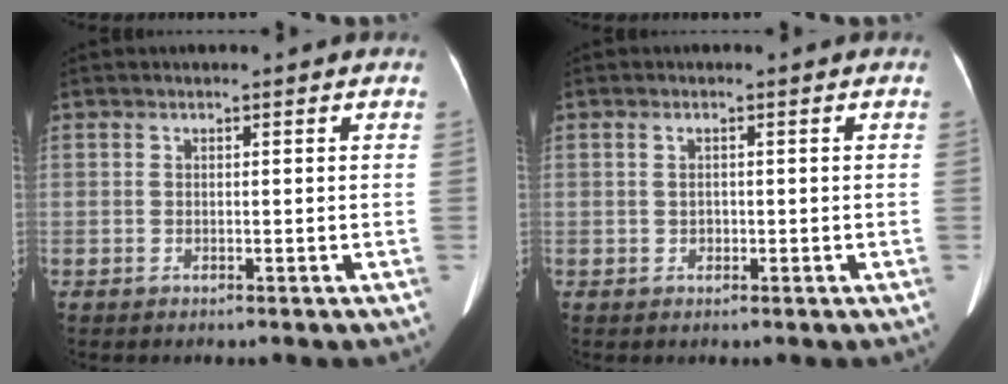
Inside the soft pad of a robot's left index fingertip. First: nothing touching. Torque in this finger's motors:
{"motor_torque": [-0.34, 0.02, 0.02, -0.02]}